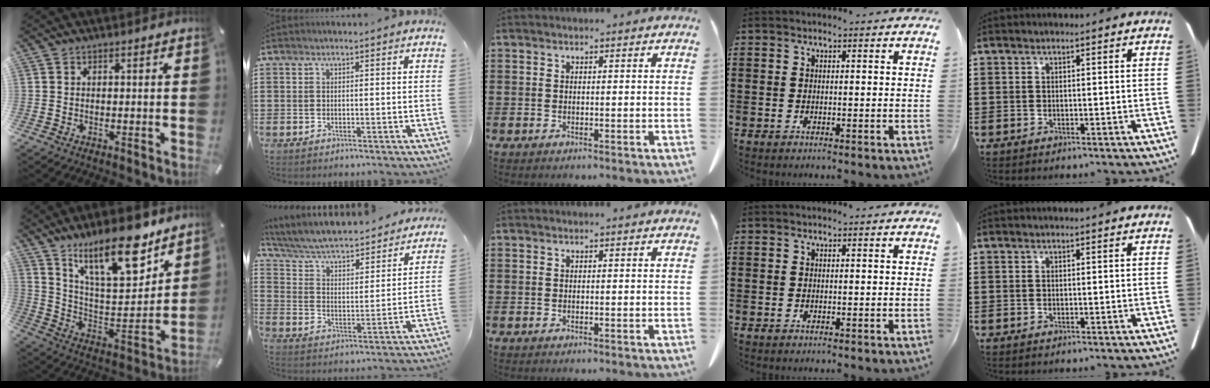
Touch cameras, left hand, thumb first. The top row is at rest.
{"thumb": {"total": 20.9, "force": [14.5, 7.8, 12.9], "torque": [-0.203, -0.093, 0.243]}, "index": {"total": 4.6, "force": [4.2, 0.7, 1.7], "torque": [-0.055, -0.042, 0.064]}}